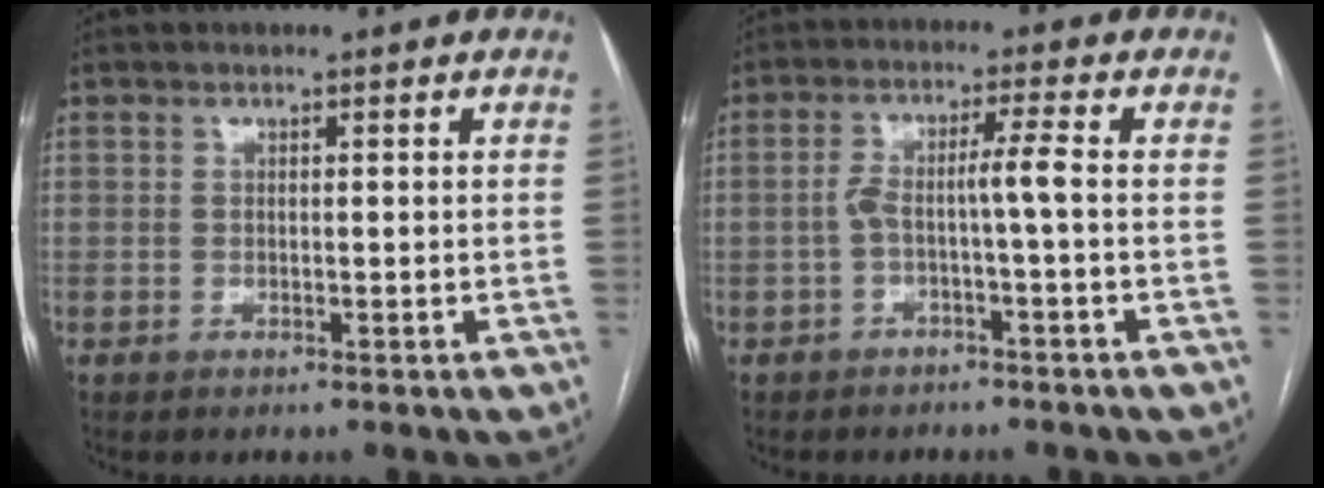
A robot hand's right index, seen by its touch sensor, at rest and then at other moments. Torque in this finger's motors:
{"motor_torque": [0.51, -0.08, 0.31, 0.08]}